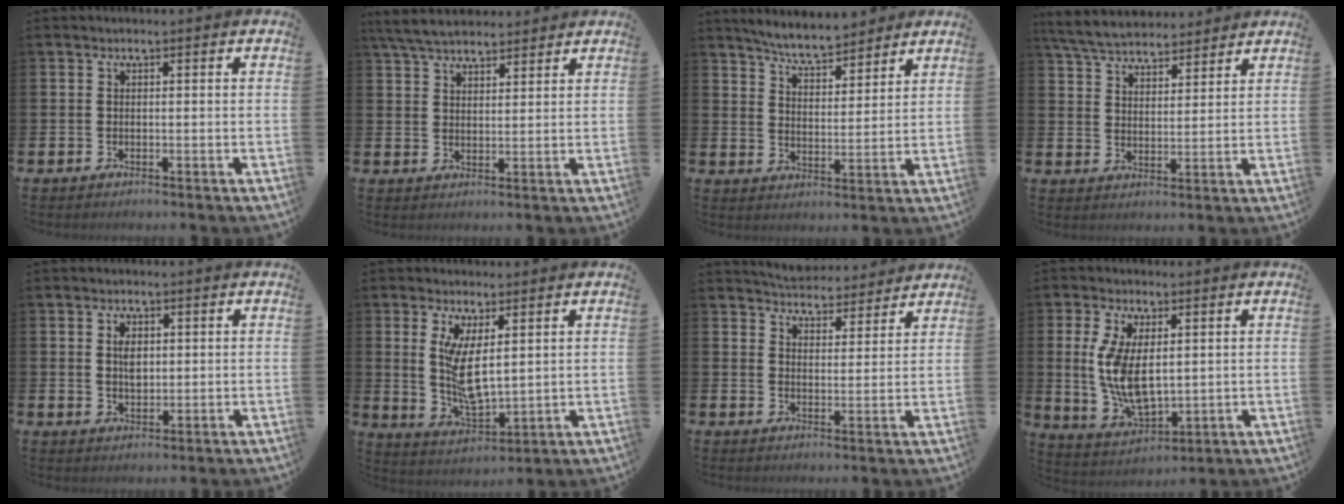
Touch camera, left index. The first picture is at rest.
{"total": 5.3, "force": [4.9, 1.3, 1.3], "torque": [-0.048, -0.012, 0.092]}
{"total": 6.5, "force": [6.2, 1.0, 1.7], "torque": [-0.053, -0.031, 0.109]}
{"total": 6.1, "force": [5.8, 1.5, 1.1], "torque": [-0.050, -0.022, 0.105]}
{"total": 2.6, "force": [0.9, 1.7, 1.8], "torque": [-0.023, 0.000, 0.011]}
{"total": 6.5, "force": [2.5, 2.6, 5.4], "torque": [-0.102, -0.017, 0.043]}
{"total": 5.2, "force": [5.1, 1.0, 0.0], "torque": [-0.009, -0.037, 0.090]}
{"total": 7.6, "force": [1.6, 4.1, 6.2], "torque": [-0.126, -0.005, 0.026]}